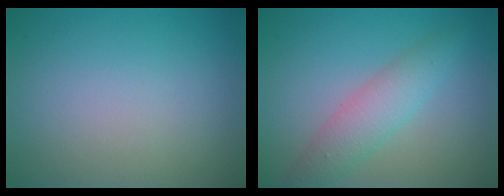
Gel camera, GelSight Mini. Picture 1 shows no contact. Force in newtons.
{"total": 3.5, "press": 3.5, "slide": 0.1}